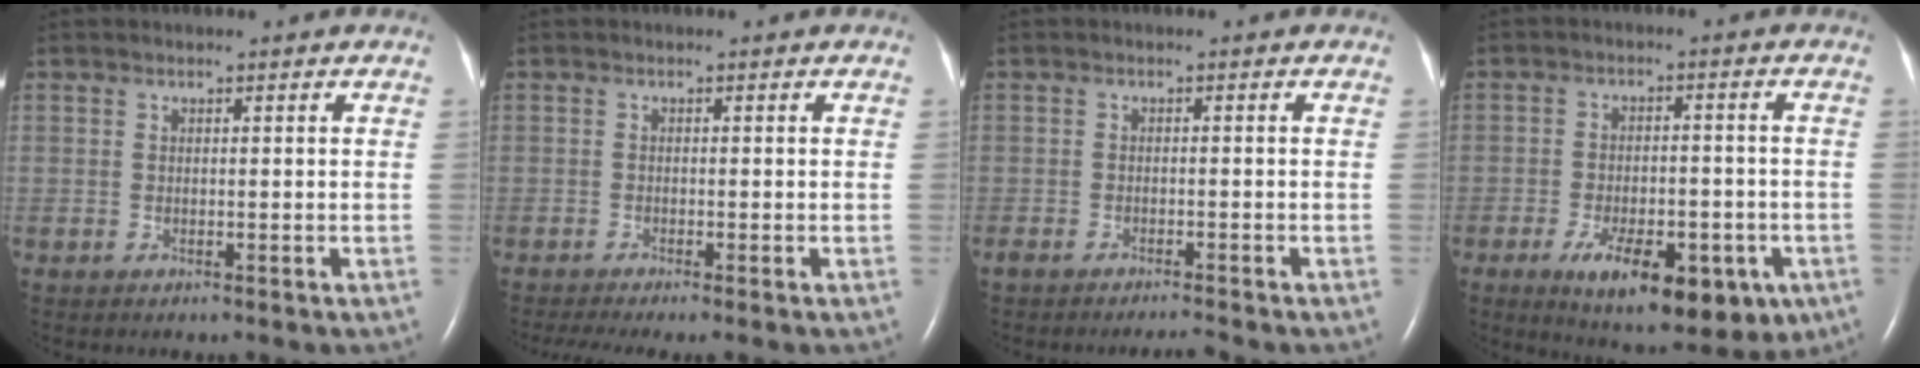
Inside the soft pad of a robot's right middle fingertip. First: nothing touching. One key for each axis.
{"total": 4.8, "fx": -3.6, "fy": 0.1, "fz": 3.1, "tx": -0.050, "ty": -0.013, "tz": -0.059}
{"total": 2.1, "fx": -1.9, "fy": -0.4, "fz": 0.6, "tx": -0.015, "ty": -0.006, "tz": -0.034}
{"total": 14.7, "fx": -7.2, "fy": 6.2, "fz": 11.2, "tx": -0.146, "ty": -0.008, "tz": -0.094}